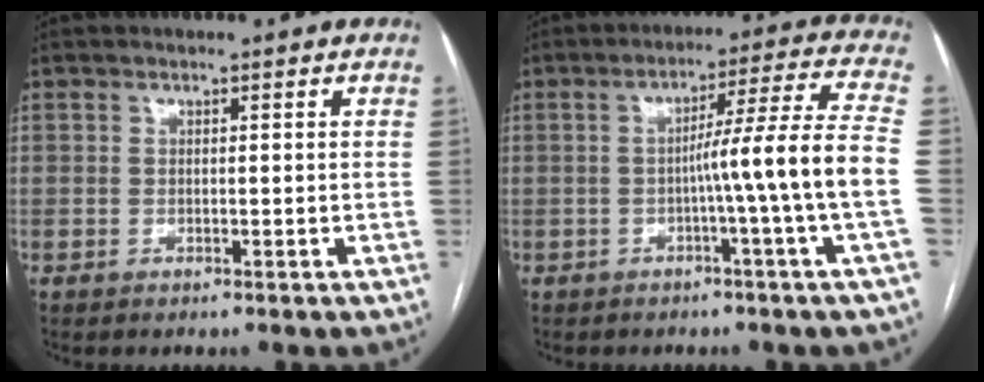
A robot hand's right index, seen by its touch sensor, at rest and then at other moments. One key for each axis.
{"total": 10.7, "fx": -2.2, "fy": -2.6, "fz": 10.1, "tx": -0.150, "ty": 0.009, "tz": -0.033}